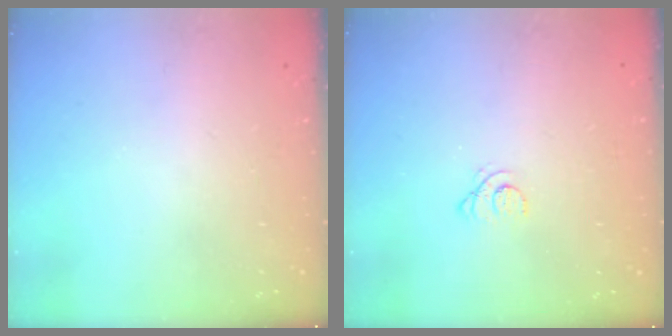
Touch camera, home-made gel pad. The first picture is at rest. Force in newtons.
{"total": 1.4, "press": 1.4, "slide": 0.2}